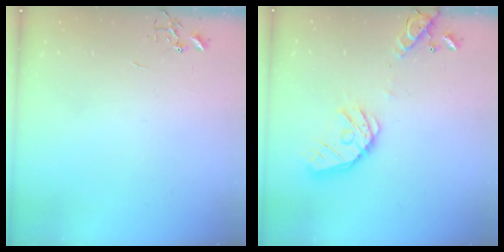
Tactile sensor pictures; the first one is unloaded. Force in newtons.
{"total": 16.9, "press": 16.7, "slide": 3.0}